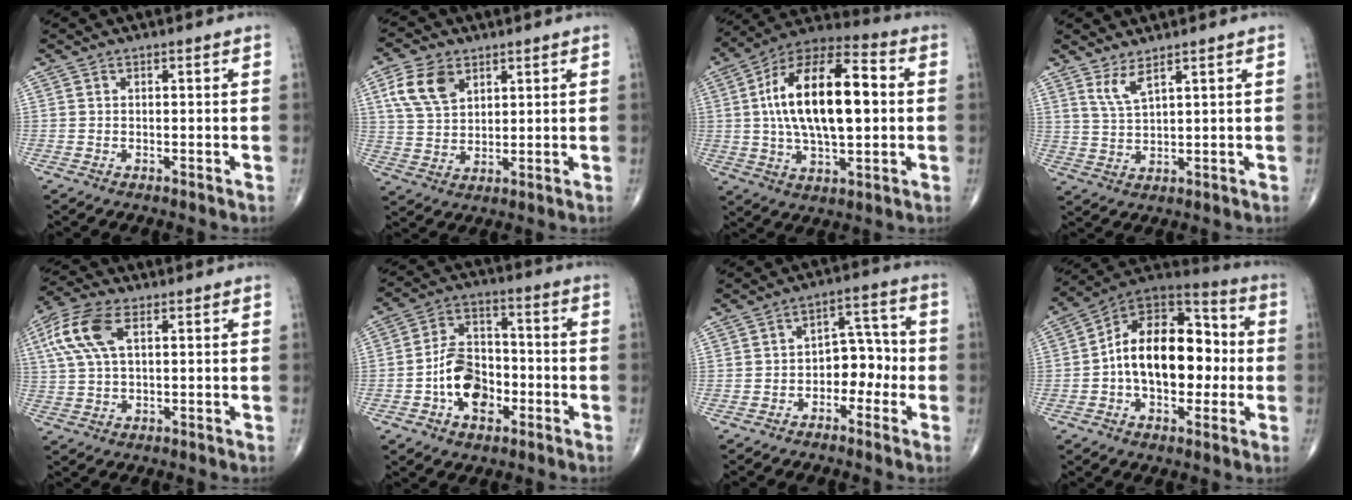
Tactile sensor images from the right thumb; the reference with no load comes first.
{"total": 8.8, "force": [4.1, 5.6, 5.5], "torque": [-0.096, -0.009, 0.082]}
{"total": 21.7, "force": [1.9, 9.8, 19.3], "torque": [-0.331, 0.025, 0.025]}
{"total": 4.1, "force": [2.8, 0.7, 2.8], "torque": [-0.063, -0.027, 0.064]}
{"total": 10.3, "force": [3.5, 5.0, 8.3], "torque": [-0.199, 0.018, 0.067]}
{"total": 11.5, "force": [-3.5, 7.7, 7.9], "torque": [-0.108, 0.033, -0.065]}
{"total": 7.2, "force": [-2.1, 5.0, 4.8], "torque": [-0.031, 0.038, -0.045]}
{"total": 19.9, "force": [-0.8, 12.1, 15.7], "torque": [-0.214, 0.039, -0.022]}